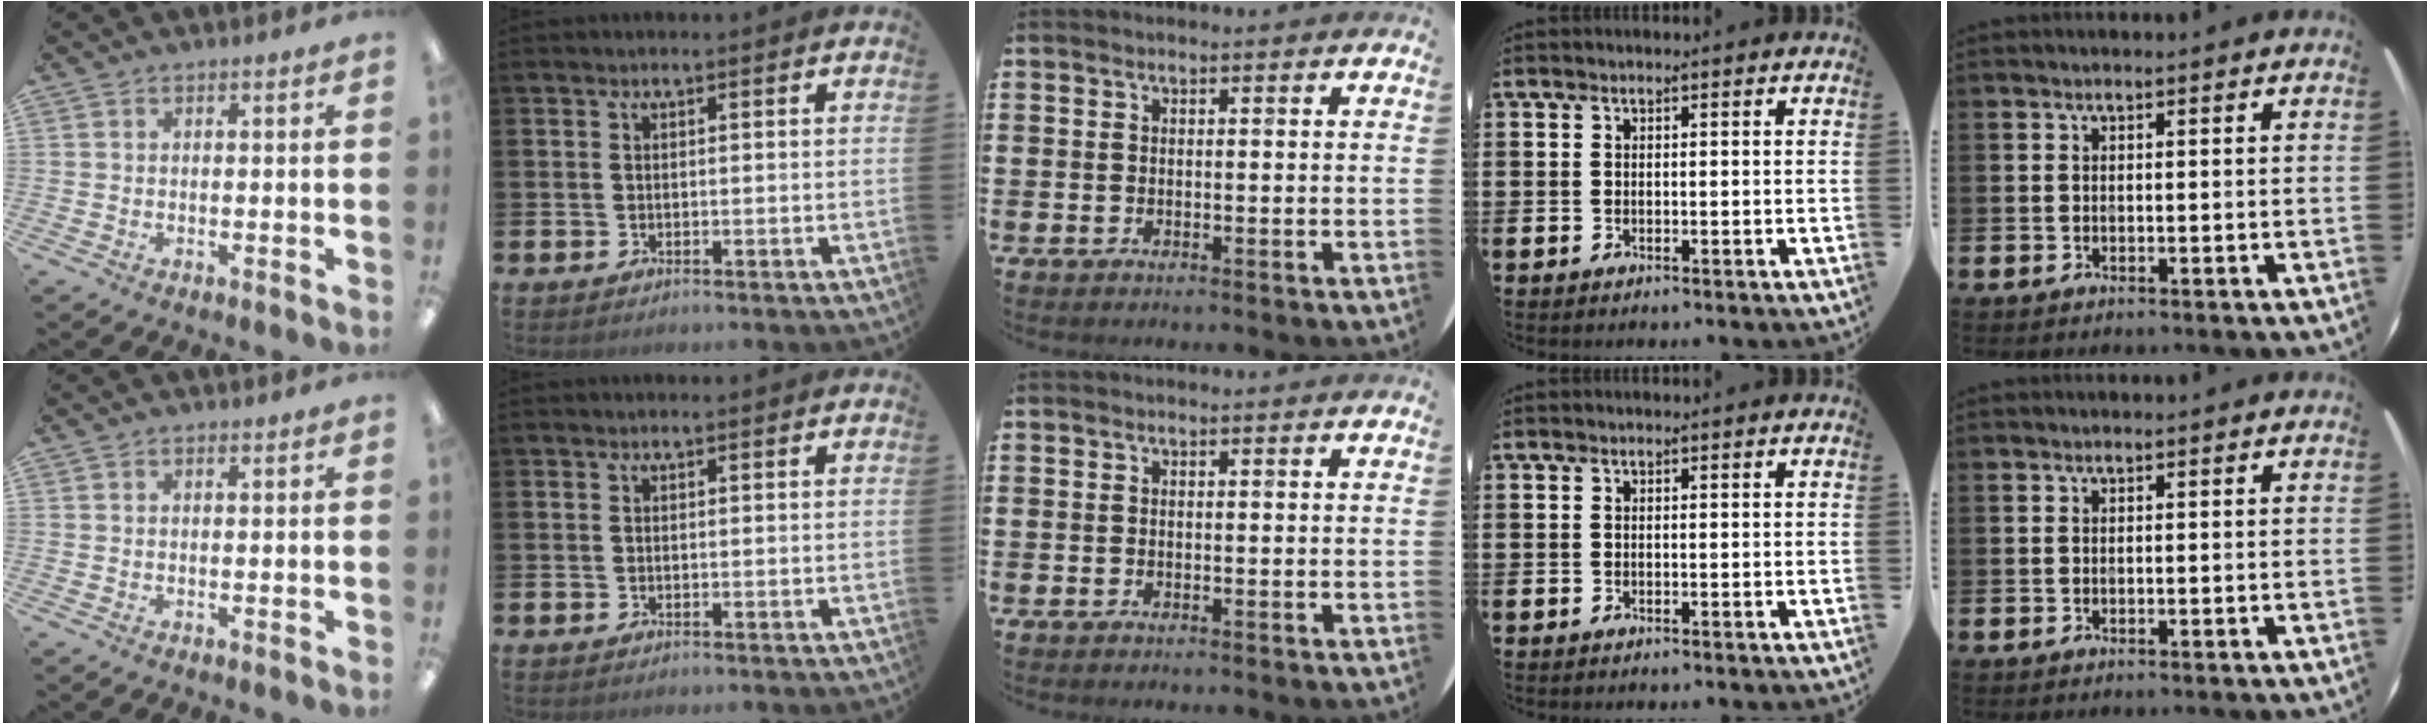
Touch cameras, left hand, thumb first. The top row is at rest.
{"thumb": {"total": 0.6, "force": [0.4, 0.2, 0.3], "torque": [-0.007, 0.002, 0.008]}}